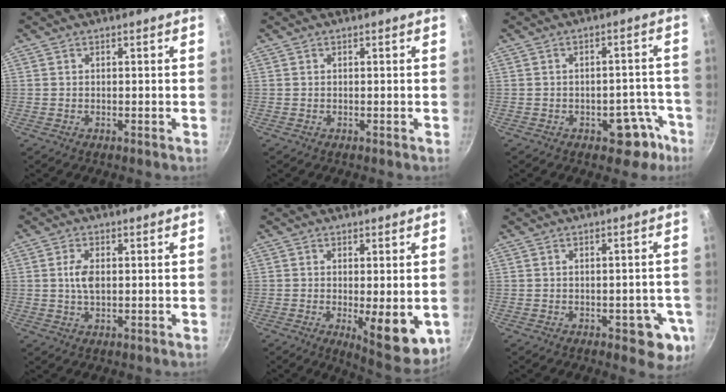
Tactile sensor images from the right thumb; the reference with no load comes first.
{"total": 0.0}
{"total": 7.5, "force": [-4.1, 4.3, 4.6], "torque": [-0.026, 0.042, -0.045]}
{"total": 3.9, "force": [0.4, 2.0, 3.3], "torque": [-0.065, -0.001, 0.006]}
{"total": 10.4, "force": [-2.2, 3.3, 9.6], "torque": [-0.125, -0.024, -0.022]}
{"total": 6.6, "force": [-2.8, 2.9, 5.3], "torque": [-0.040, 0.012, -0.029]}